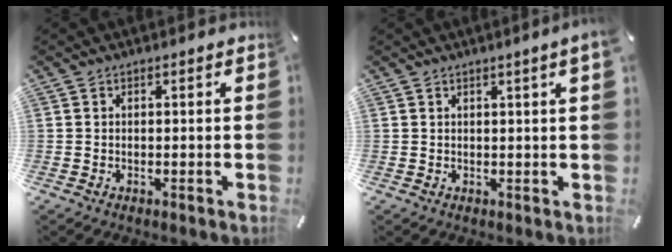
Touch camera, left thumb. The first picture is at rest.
{"total": 2.4, "force": [1.0, -0.1, 2.2], "torque": [-0.040, -0.003, 0.017]}